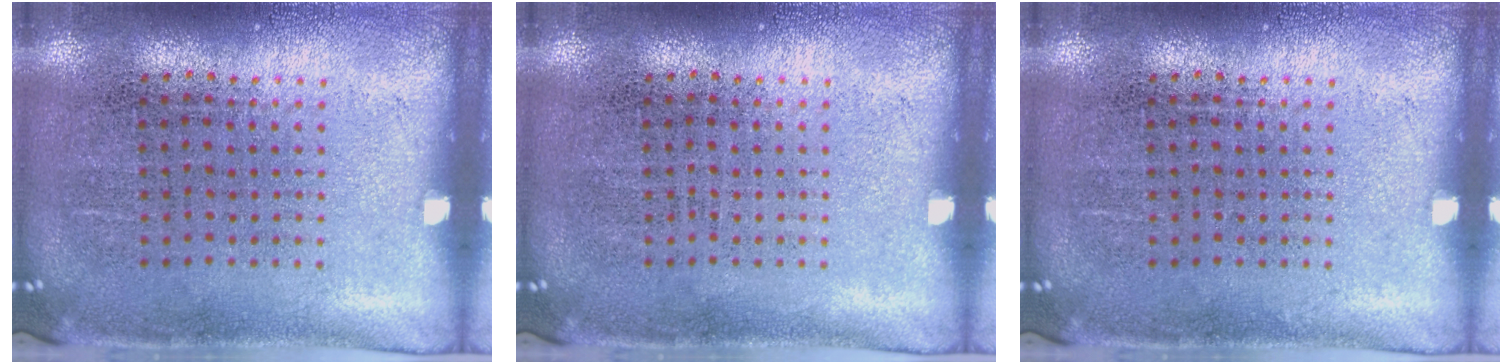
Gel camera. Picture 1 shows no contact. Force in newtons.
{"total": 0.0}
{"total": 0.0}